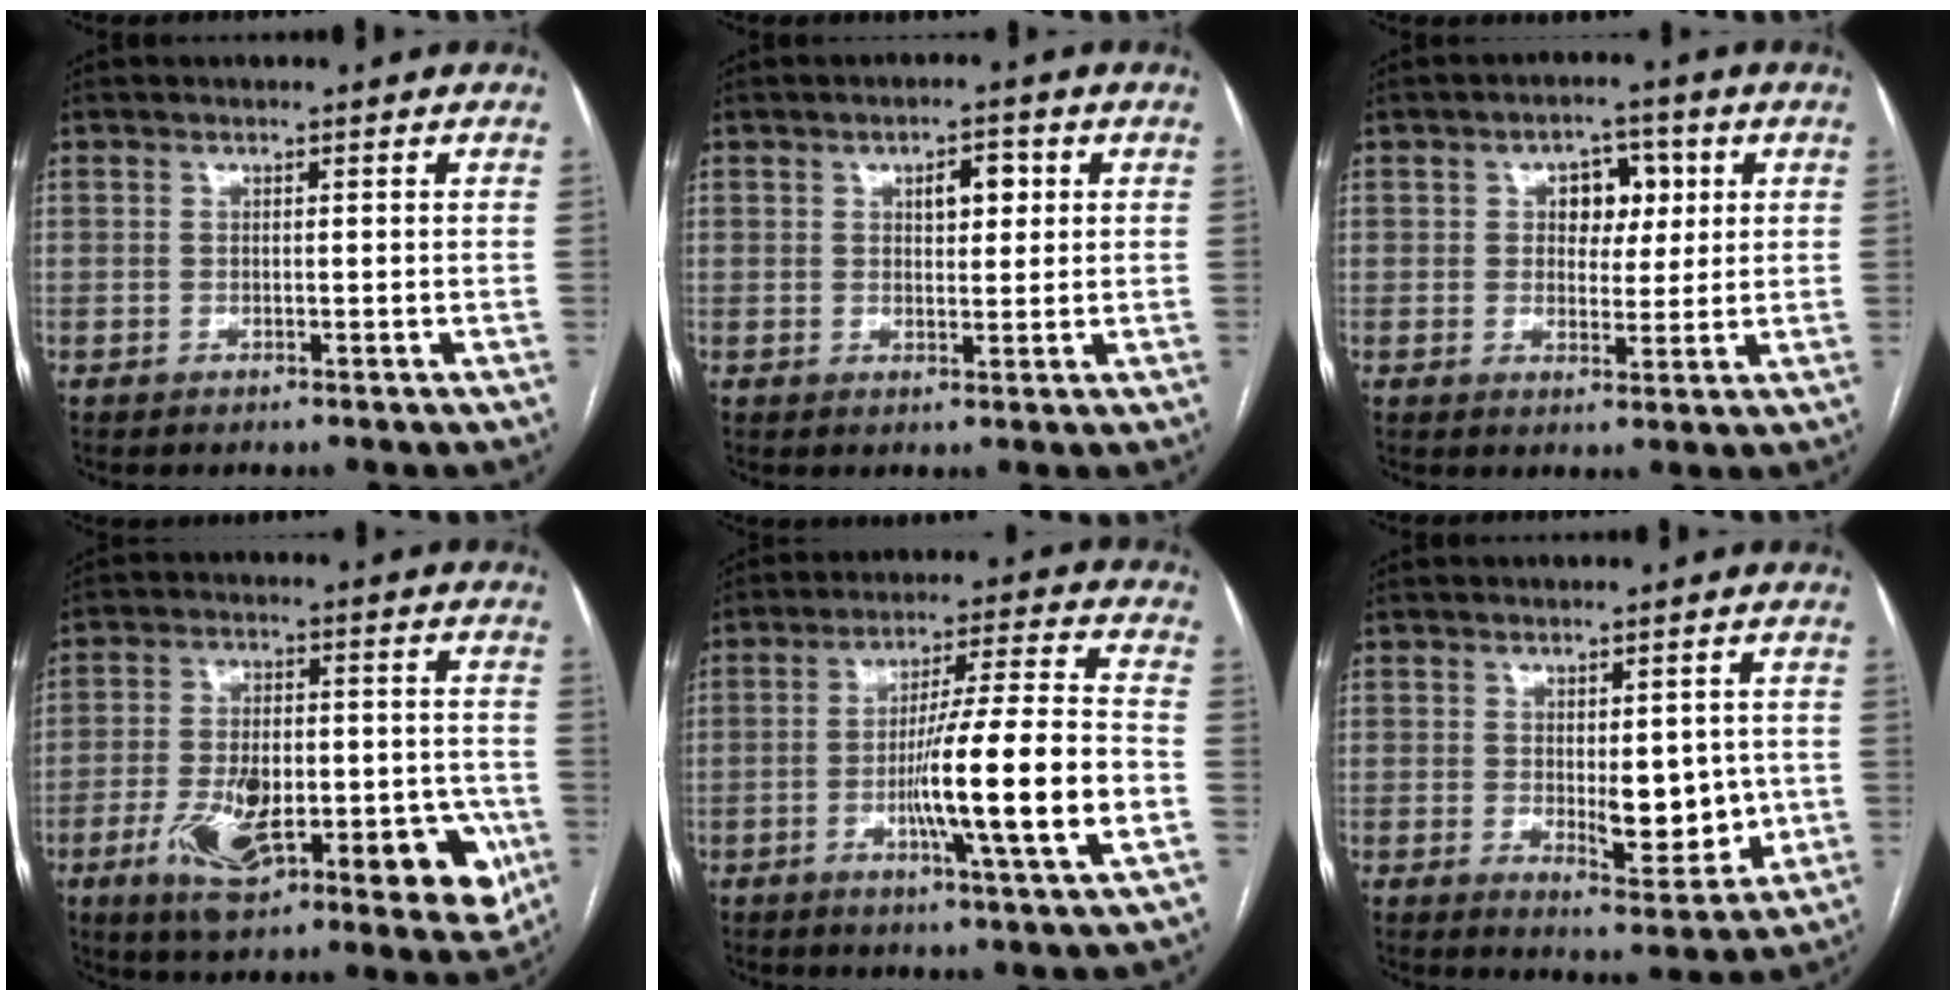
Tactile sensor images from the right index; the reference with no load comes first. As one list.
[{"total": 4.0, "force": [1.3, 1.8, 3.3], "torque": [-0.049, 0.009, 0.020]}, {"total": 5.8, "force": [1.6, 3.8, 4.1], "torque": [-0.052, 0.017, 0.026]}, {"total": 21.3, "force": [-7.5, 8.0, 18.2], "torque": [-0.230, 0.005, -0.094]}, {"total": 16.0, "force": [-3.8, -0.5, 15.6], "torque": [-0.261, -0.006, -0.066]}, {"total": 7.9, "force": [-0.4, 3.2, 7.2], "torque": [-0.099, -0.008, 0.006]}]